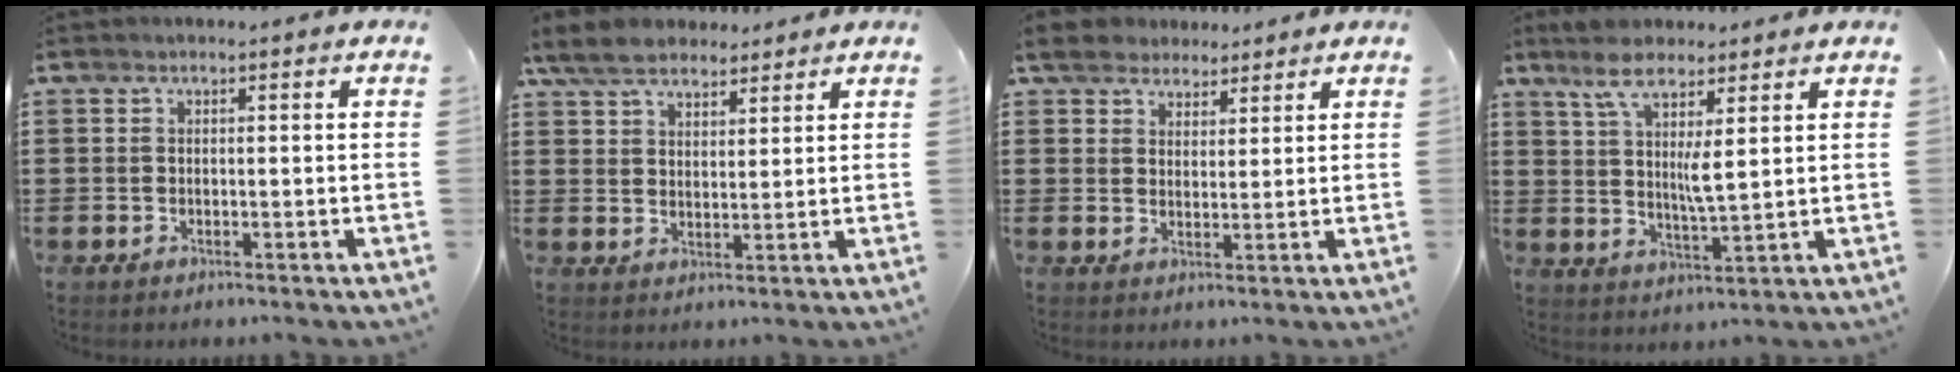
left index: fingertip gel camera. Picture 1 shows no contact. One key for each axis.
{"total": 6.0, "fx": 5.0, "fy": 2.6, "fz": 2.1, "tx": -0.060, "ty": 0.000, "tz": 0.095}
{"total": 5.0, "fx": 4.2, "fy": 2.5, "fz": 0.9, "tx": -0.040, "ty": 0.002, "tz": 0.077}
{"total": 7.4, "fx": 4.3, "fy": 1.8, "fz": 5.8, "tx": -0.118, "ty": -0.011, "tz": 0.072}